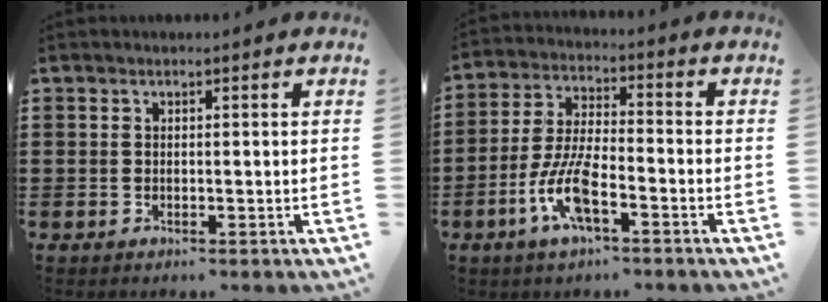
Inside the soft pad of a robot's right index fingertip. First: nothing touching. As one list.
[{"total": 8.7, "force": [-3.9, 2.7, 7.3], "torque": [-0.165, -0.007, -0.076]}]